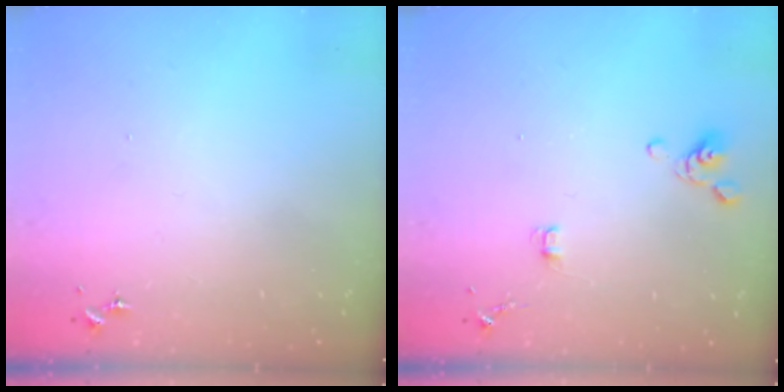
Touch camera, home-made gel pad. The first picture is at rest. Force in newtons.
{"total": 4.7, "press": 4.2, "slide": 2.2}